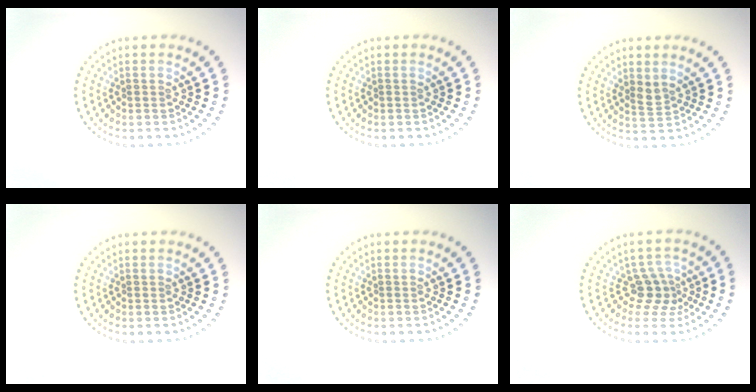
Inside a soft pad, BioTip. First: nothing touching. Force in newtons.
{"total": 0.0}
{"total": 1.3, "press": 1.1, "slide": 0.7}
{"total": 0.0}
{"total": 0.0}
{"total": 2.5, "press": 1.8, "slide": 1.8}